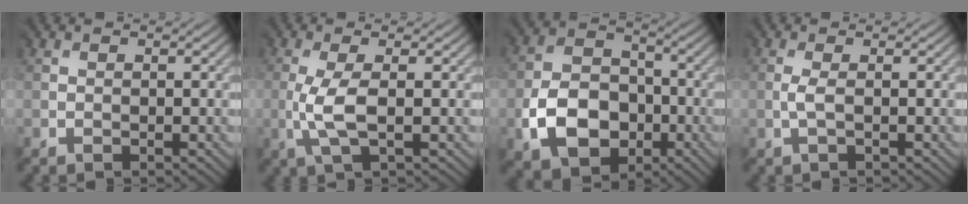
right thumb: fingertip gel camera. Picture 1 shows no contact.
{"total": 3.2, "force": [-0.7, 0.4, 3.1], "torque": [-0.084, 0.002, -0.017]}
{"total": 7.4, "force": [-3.1, 5.7, 3.6], "torque": [-0.075, -0.009, -0.064]}
{"total": 0.8, "force": [-0.3, -0.5, 0.5], "torque": [-0.021, 0.001, -0.008]}